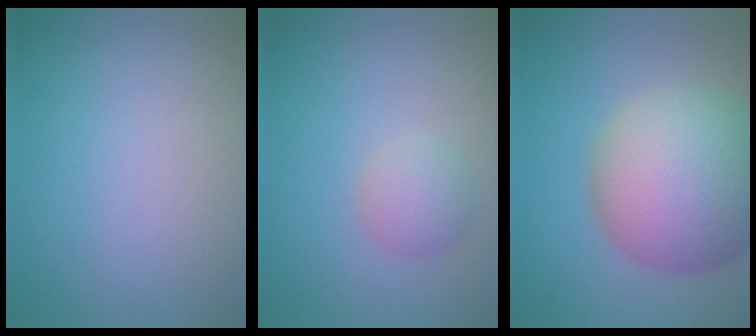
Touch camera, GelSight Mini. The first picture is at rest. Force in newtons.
{"total": 2.3, "press": 2.3, "slide": 0.0}
{"total": 12.6, "press": 12.6, "slide": 0.5}